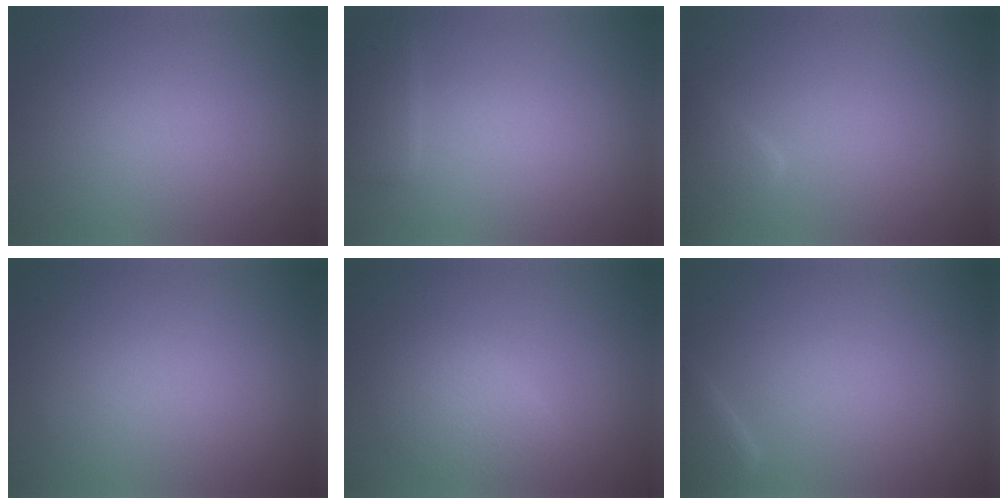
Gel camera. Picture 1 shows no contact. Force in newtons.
{"total": 1.8, "press": 1.8, "slide": 0.1}
{"total": 2.1, "press": 2.1, "slide": 0.1}
{"total": 0.0}
{"total": 2.8, "press": 2.8, "slide": 0.0}
{"total": 1.8, "press": 1.8, "slide": 0.1}